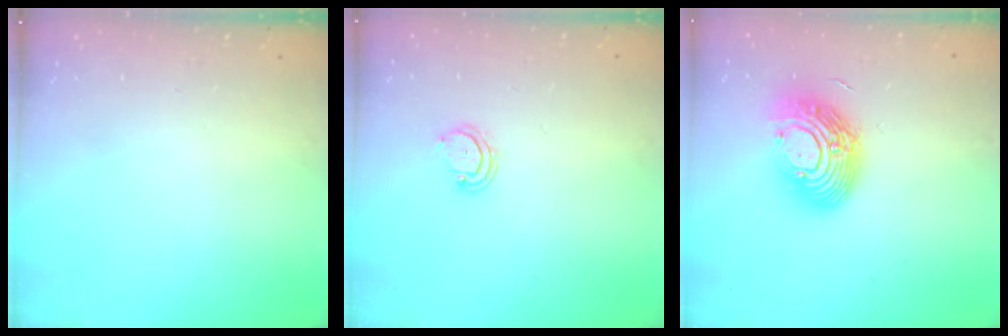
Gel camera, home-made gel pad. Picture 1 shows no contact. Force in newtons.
{"total": 3.8, "press": 3.8, "slide": 0.4}
{"total": 15.5, "press": 15.5, "slide": 1.4}